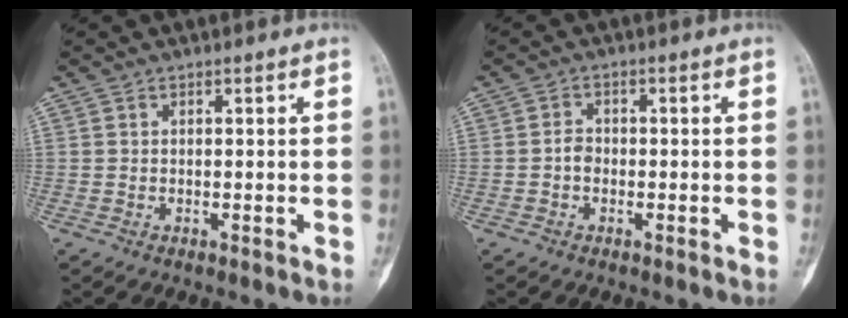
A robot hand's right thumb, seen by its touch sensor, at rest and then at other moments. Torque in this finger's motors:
{"motor_torque": [0.63, 0.32, 0.34, -0.30, 0.14]}